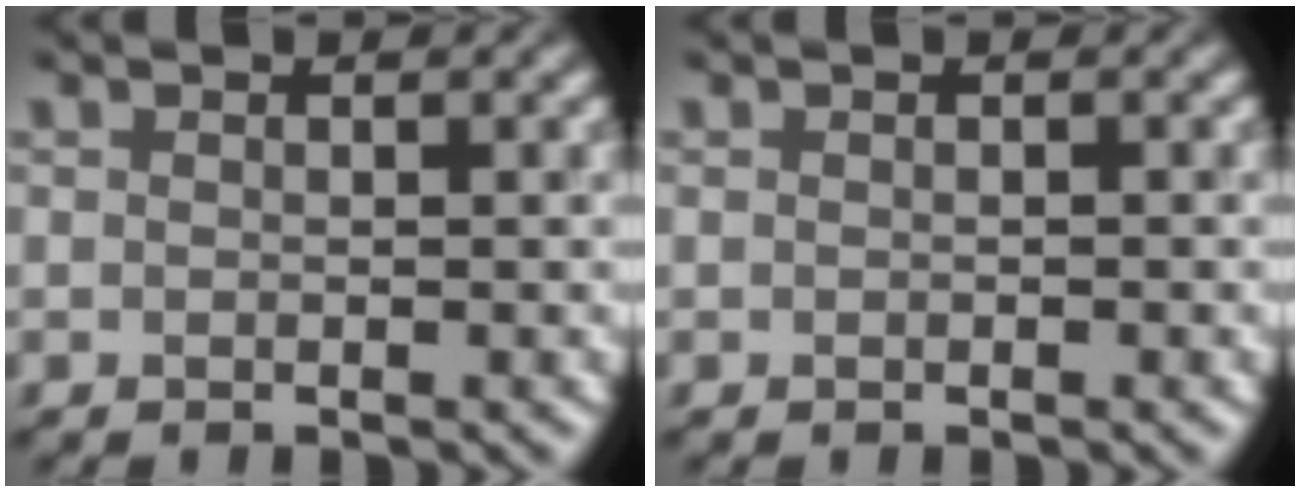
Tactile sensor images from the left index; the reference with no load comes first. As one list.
[{"total": 0.0}]